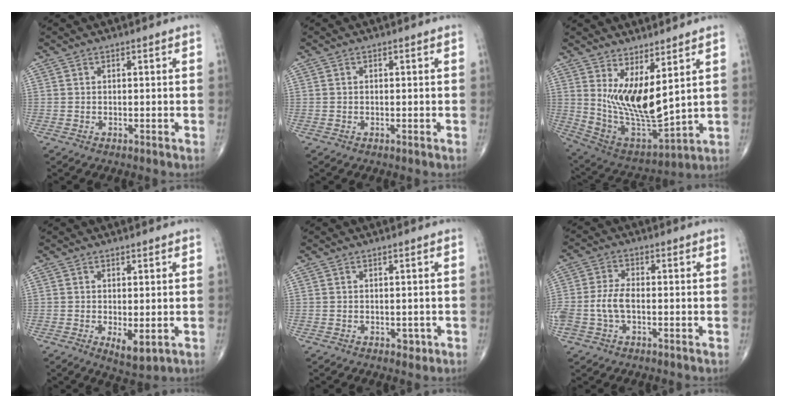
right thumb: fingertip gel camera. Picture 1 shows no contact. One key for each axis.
{"total": 0.0}
{"total": 14.4, "fx": 4.9, "fy": 5.7, "fz": 12.3, "tx": -0.212, "ty": -0.054, "tz": 0.116}
{"total": 4.3, "fx": -1.0, "fy": 1.8, "fz": 3.8, "tx": -0.058, "ty": -0.014, "tz": -0.009}
{"total": 1.3, "fx": -0.4, "fy": 1.0, "fz": 0.7, "tx": 0.003, "ty": 0.002, "tz": -0.003}
{"total": 6.0, "fx": -1.2, "fy": 3.3, "fz": 4.8, "tx": -0.120, "ty": 0.017, "tz": -0.024}